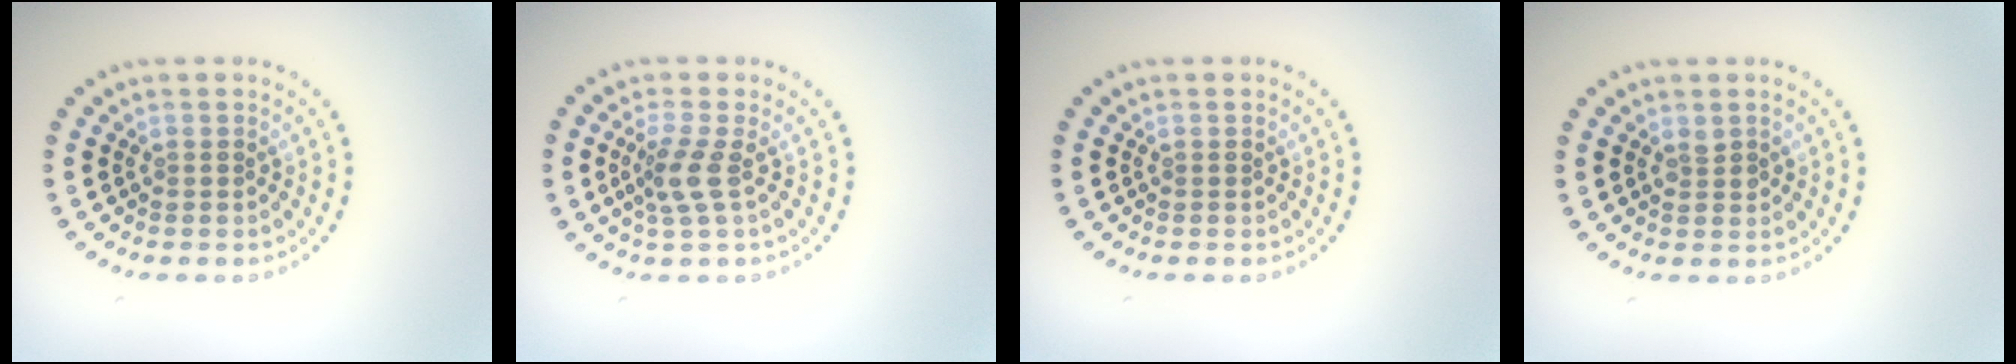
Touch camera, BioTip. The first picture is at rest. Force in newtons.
{"total": 2.4, "press": 1.8, "slide": 1.6}
{"total": 0.0}
{"total": 0.8, "press": 0.7, "slide": 0.1}